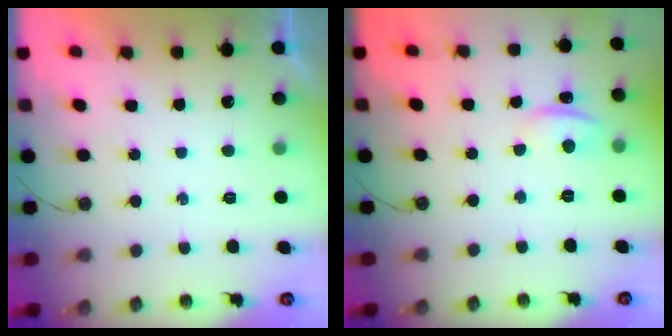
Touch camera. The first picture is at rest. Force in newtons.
{"total": 1.5, "press": 1.3, "slide": 0.7}